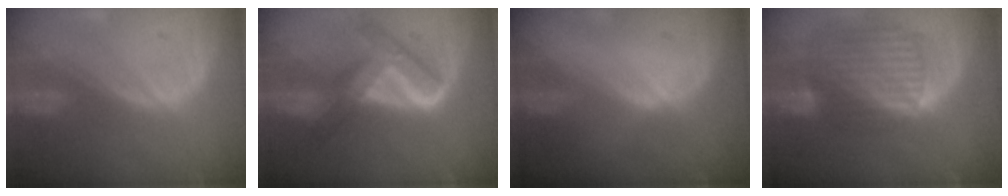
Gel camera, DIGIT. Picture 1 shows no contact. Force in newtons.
{"total": 8.4, "press": 8.3, "slide": 0.7}
{"total": 0.7, "press": 0.4, "slide": 0.5}
{"total": 10.4, "press": 8.8, "slide": 5.6}